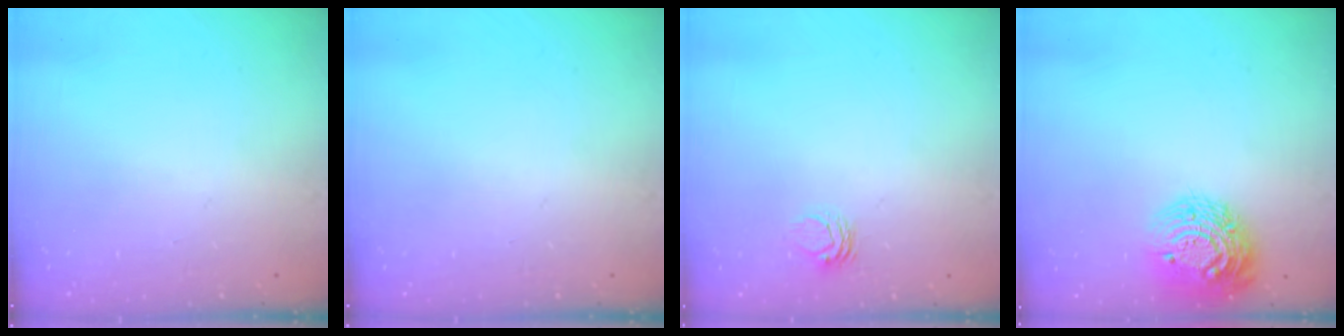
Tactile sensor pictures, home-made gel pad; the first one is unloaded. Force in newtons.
{"total": 0.0}
{"total": 4.2, "press": 4.2, "slide": 0.4}
{"total": 15.5, "press": 15.4, "slide": 1.0}